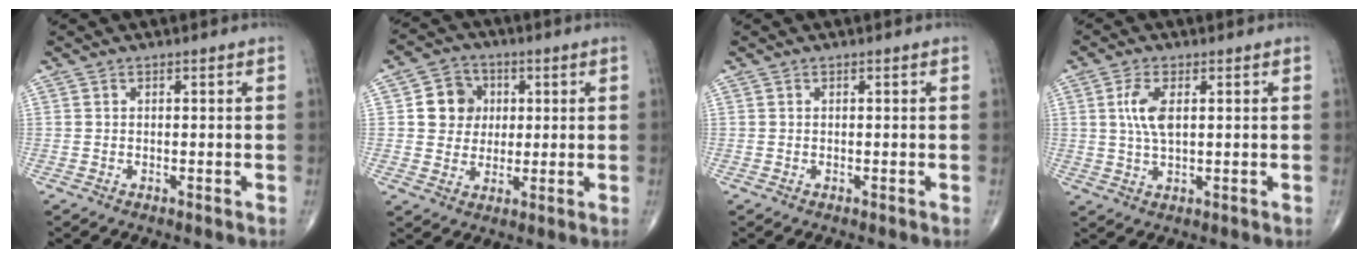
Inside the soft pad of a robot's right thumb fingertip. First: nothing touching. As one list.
[{"total": 8.1, "force": [1.5, 7.3, 3.2], "torque": [-0.016, 0.000, 0.021]}, {"total": 0.0}, {"total": 5.6, "force": [1.2, 2.5, 4.8], "torque": [-0.105, -0.002, 0.024]}]